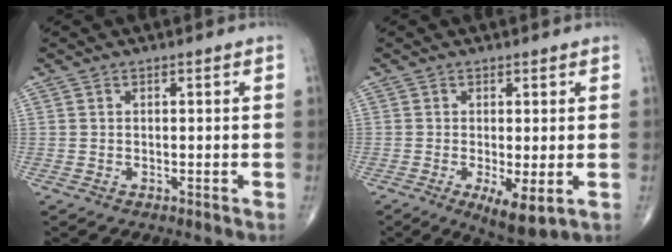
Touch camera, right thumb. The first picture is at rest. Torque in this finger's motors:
{"motor_torque": [-0.42, 0.07, -0.03, -0.13, 0.02]}